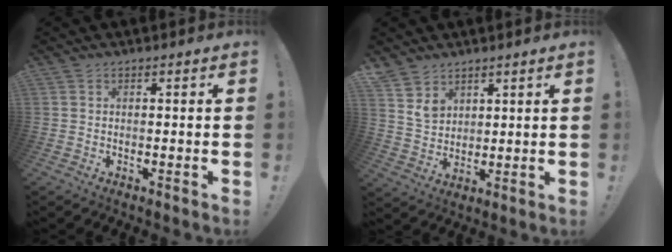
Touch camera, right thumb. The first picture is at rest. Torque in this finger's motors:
{"motor_torque": [-0.11, -0.02, -0.64, 0.14, -0.04]}